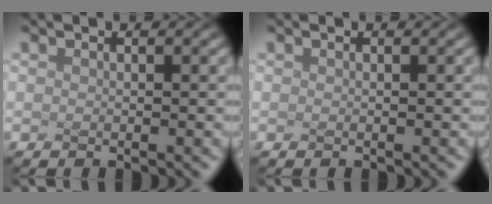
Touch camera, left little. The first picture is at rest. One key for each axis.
{"total": 0.0}